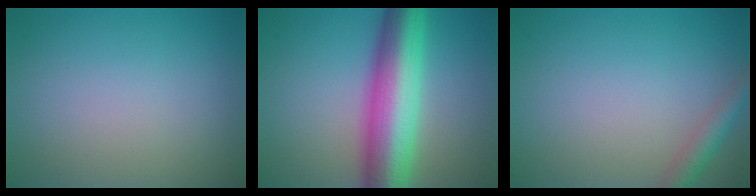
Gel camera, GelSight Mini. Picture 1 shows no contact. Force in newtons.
{"total": 10.7, "press": 10.7, "slide": 0.1}
{"total": 2.4, "press": 2.4, "slide": 0.1}